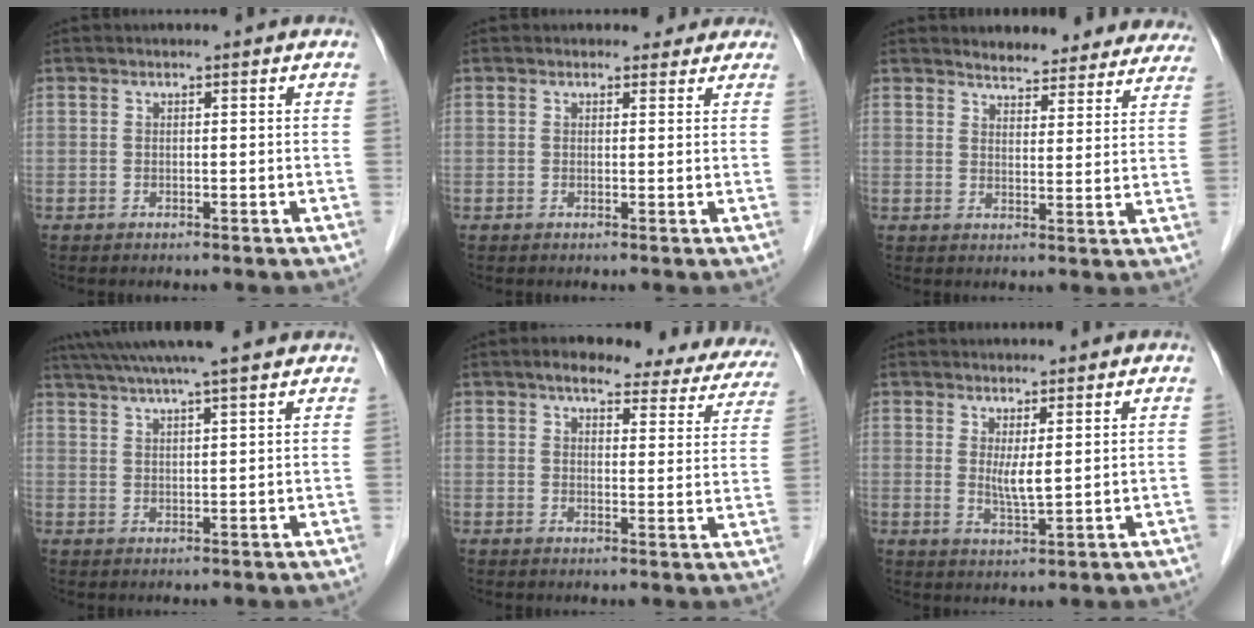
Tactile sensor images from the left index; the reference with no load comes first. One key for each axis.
{"total": 2.1, "fx": 1.6, "fy": 1.3, "fz": 0.0, "tx": 0.006, "ty": 0.002, "tz": 0.010}
{"total": 14.6, "fx": 13.6, "fy": 4.1, "fz": 3.4, "tx": -0.008, "ty": -0.010, "tz": 0.145}
{"total": 12.9, "fx": 11.0, "fy": 0.0, "fz": 6.7, "tx": -0.117, "ty": 0.040, "tz": 0.156}
{"total": 18.6, "fx": 15.6, "fy": 5.6, "fz": 8.4, "tx": -0.088, "ty": 0.020, "tz": 0.167}
{"total": 3.1, "fx": 0.9, "fy": 0.3, "fz": 3.0, "tx": -0.061, "ty": -0.013, "tz": 0.022}